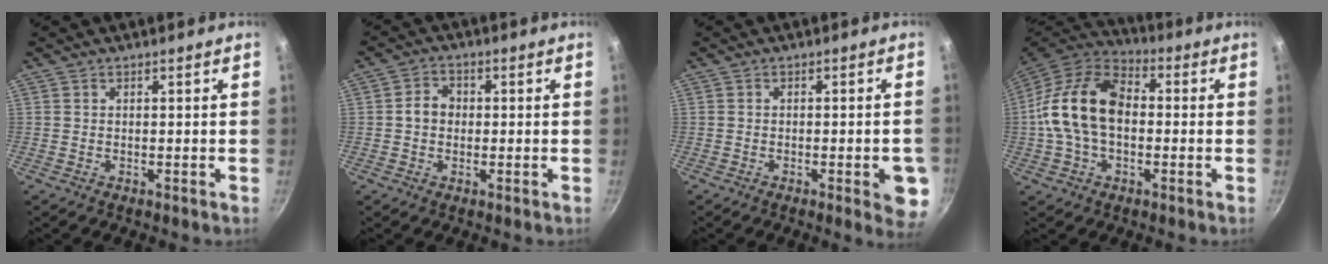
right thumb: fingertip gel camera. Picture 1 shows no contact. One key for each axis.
{"total": 4.0, "fx": -0.2, "fy": 3.4, "fz": 2.2, "tx": -0.018, "ty": 0.014, "tz": -0.009}
{"total": 6.7, "fx": -2.3, "fy": 2.0, "fz": 5.9, "tx": -0.051, "ty": 0.008, "tz": -0.028}
{"total": 17.0, "fx": -0.3, "fy": 11.2, "fz": 12.8, "tx": -0.216, "ty": 0.040, "tz": -0.020}